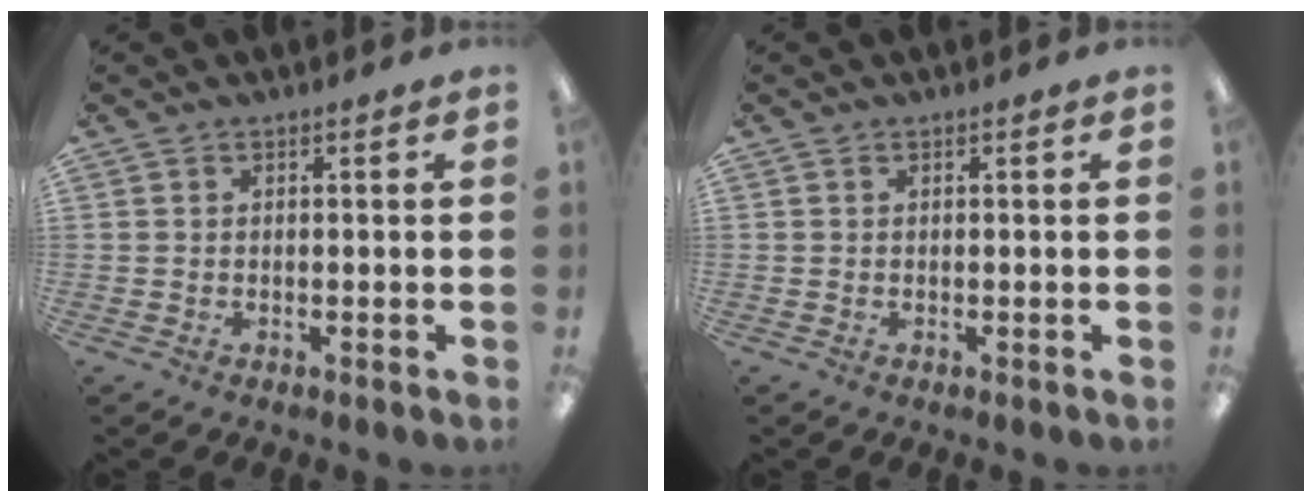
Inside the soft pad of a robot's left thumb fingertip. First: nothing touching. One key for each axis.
{"total": 0.0}